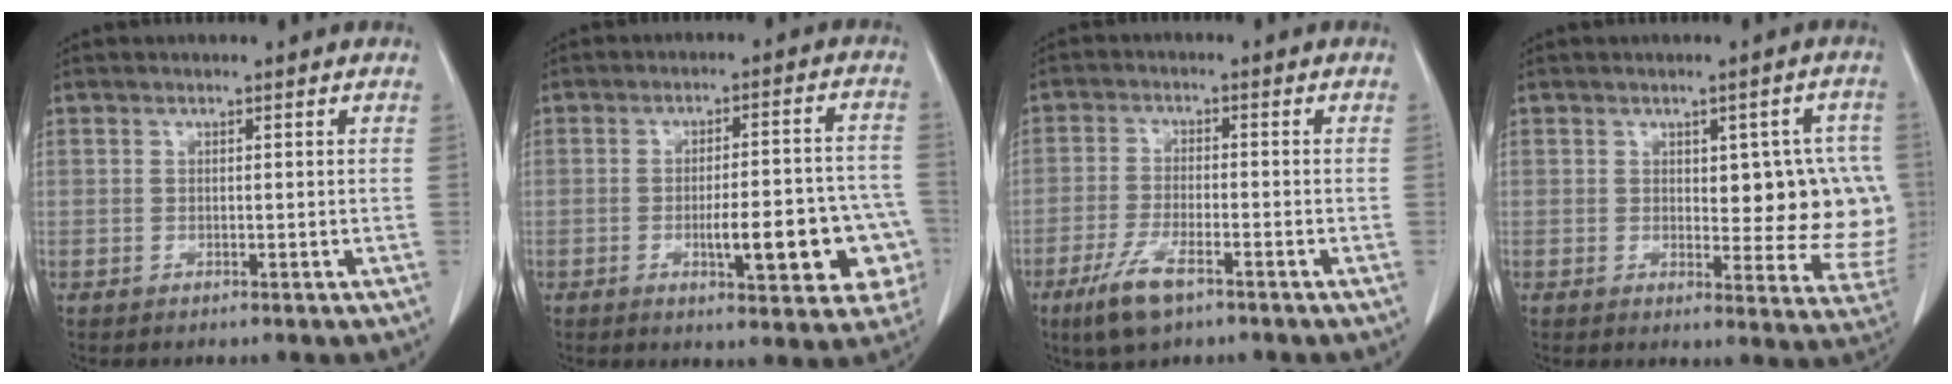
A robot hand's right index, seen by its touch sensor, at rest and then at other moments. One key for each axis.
{"total": 13.8, "fx": -4.3, "fy": 3.3, "fz": 12.7, "tx": -0.117, "ty": 0.028, "tz": -0.045}
{"total": 7.0, "fx": -4.3, "fy": 1.8, "fz": 5.2, "tx": -0.110, "ty": -0.012, "tz": -0.077}
{"total": 12.6, "fx": 1.2, "fy": 5.2, "fz": 11.4, "tx": -0.120, "ty": 0.005, "tz": 0.020}